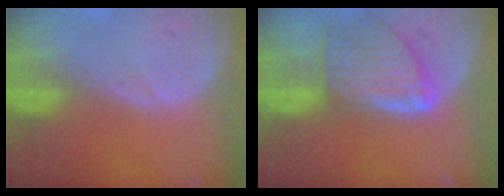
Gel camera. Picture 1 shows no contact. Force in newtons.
{"total": 8.0, "press": 7.2, "slide": 3.5}